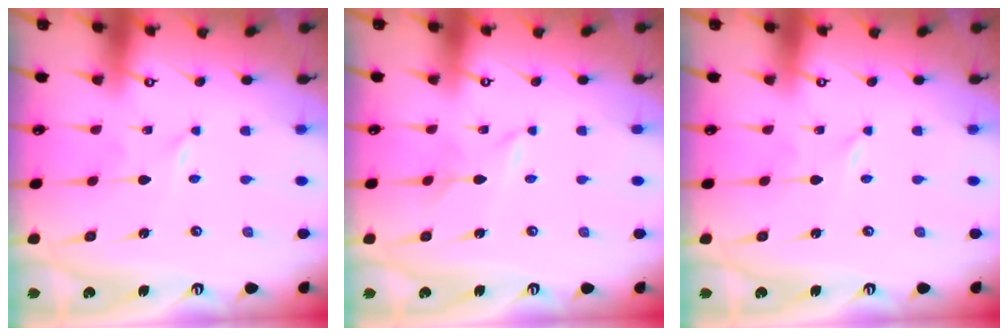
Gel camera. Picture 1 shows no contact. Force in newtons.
{"total": 2.3, "press": 2.3, "slide": 0.3}
{"total": 0.0}